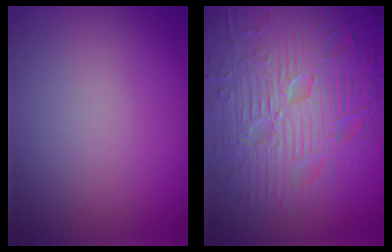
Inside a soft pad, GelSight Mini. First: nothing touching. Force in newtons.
{"total": 11.7, "press": 7.6, "slide": 8.8}